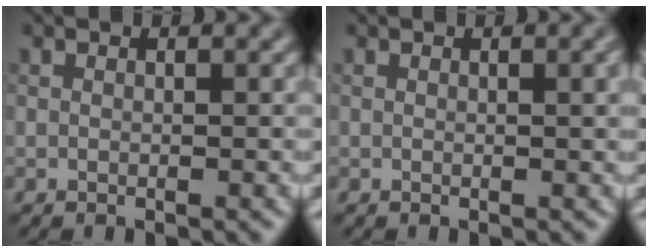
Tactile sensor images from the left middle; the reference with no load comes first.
{"total": 1.8, "force": [0.5, 0.5, 1.6], "torque": [-0.018, 0.005, 0.005]}